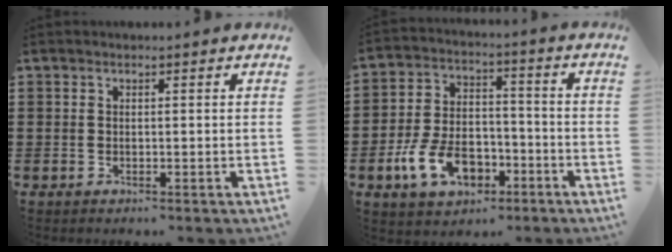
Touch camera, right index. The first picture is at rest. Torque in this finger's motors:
{"motor_torque": [2.14, 0.00, 0.61, 0.21]}